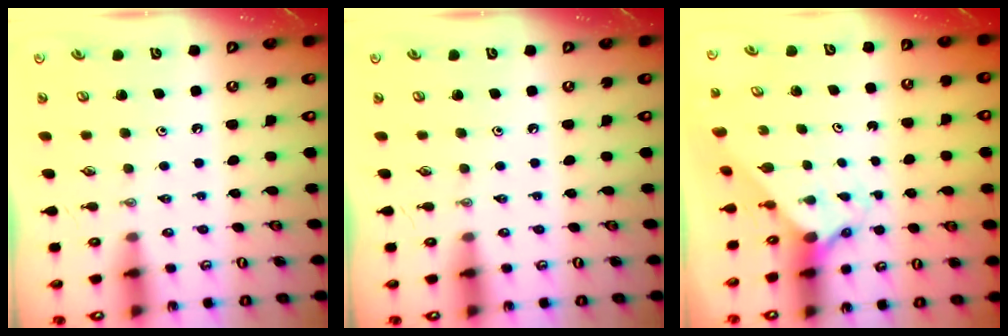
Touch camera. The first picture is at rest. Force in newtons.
{"total": 0.0}
{"total": 1.2, "press": 1.2, "slide": 0.1}